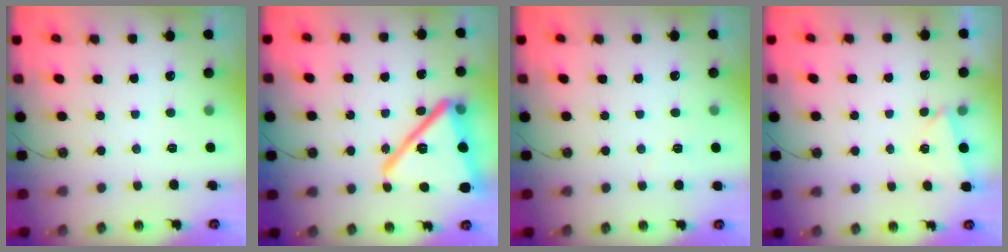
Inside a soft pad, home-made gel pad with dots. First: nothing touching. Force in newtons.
{"total": 24.8, "press": 24.7, "slide": 2.2}
{"total": 2.9, "press": 2.1, "slide": 2.0}
{"total": 2.2, "press": 1.8, "slide": 1.3}